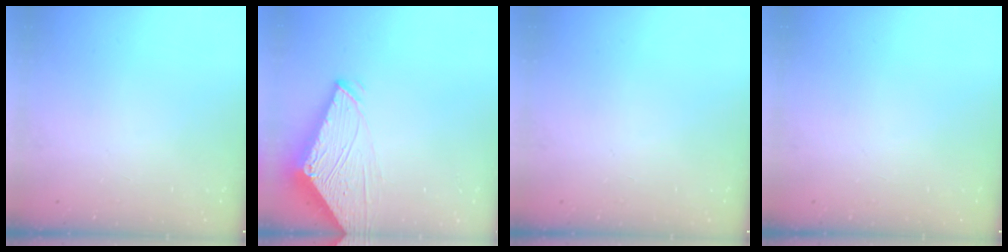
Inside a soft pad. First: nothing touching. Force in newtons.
{"total": 6.8, "press": 6.7, "slide": 0.7}
{"total": 0.0}
{"total": 0.0}